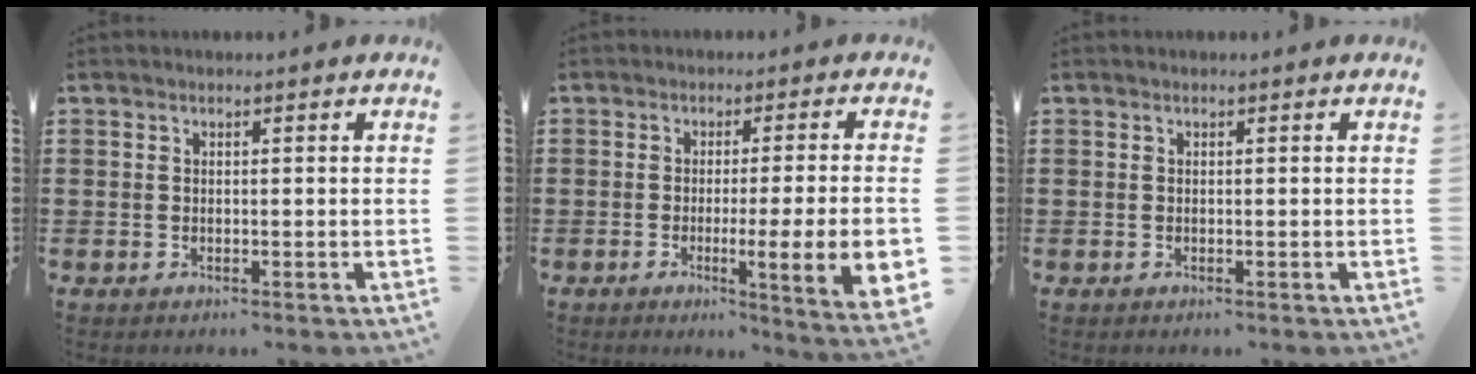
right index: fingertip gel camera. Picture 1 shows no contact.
{"total": 7.2, "force": [-1.4, 0.3, 7.1], "torque": [-0.105, -0.017, -0.025]}
{"total": 0.0}